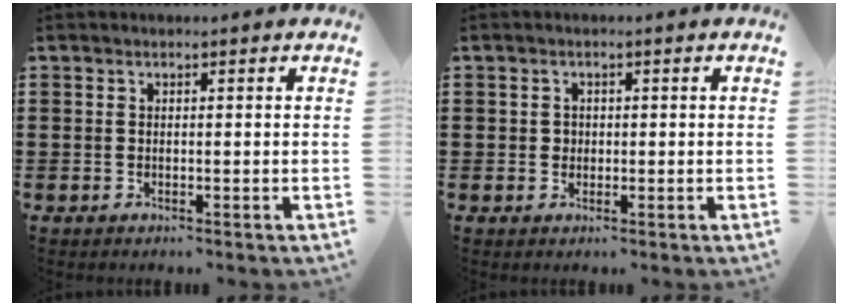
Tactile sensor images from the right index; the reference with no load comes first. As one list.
[{"total": 1.2, "force": [0.1, 1.1, 0.3], "torque": [-0.009, 0.005, 0.002]}]